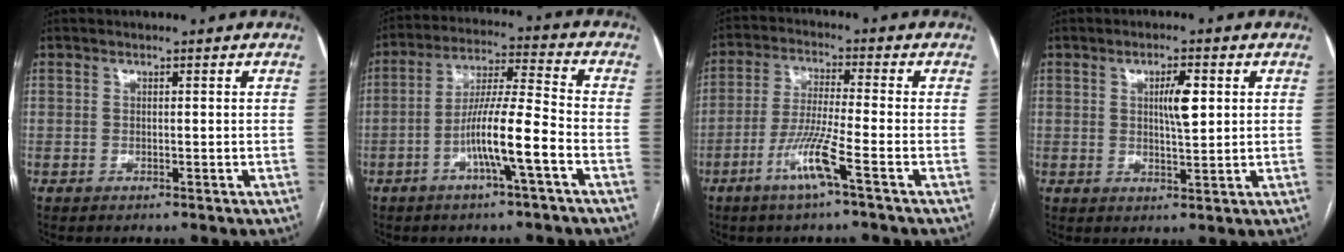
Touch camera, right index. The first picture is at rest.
{"total": 10.2, "force": [-4.0, 0.0, 9.4], "torque": [-0.177, 0.010, -0.075]}
{"total": 7.7, "force": [-3.9, -0.6, 6.6], "torque": [-0.136, -0.009, -0.079]}
{"total": 4.4, "force": [1.2, 0.8, 4.1], "torque": [-0.070, 0.003, 0.019]}